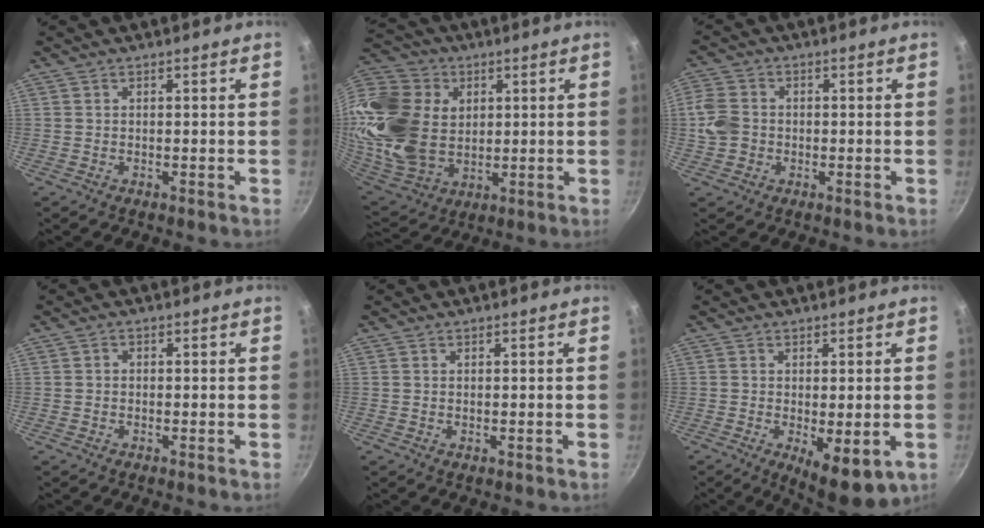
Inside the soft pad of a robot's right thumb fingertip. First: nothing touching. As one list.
[{"total": 25.4, "force": [6.3, 19.0, 15.5], "torque": [-0.317, -0.015, 0.131]}, {"total": 6.3, "force": [-0.8, 5.3, 3.3], "torque": [-0.060, 0.010, -0.027]}, {"total": 1.0, "force": [-0.2, 0.9, 0.4], "torque": [-0.008, 0.006, -0.004]}, {"total": 0.0}, {"total": 8.1, "force": [-2.0, 2.9, 7.3], "torque": [-0.097, -0.010, -0.015]}]